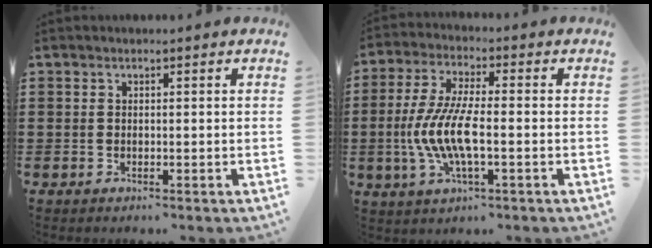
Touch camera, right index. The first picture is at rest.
{"total": 8.8, "force": [-2.3, 2.5, 8.1], "torque": [-0.185, -0.015, -0.051]}